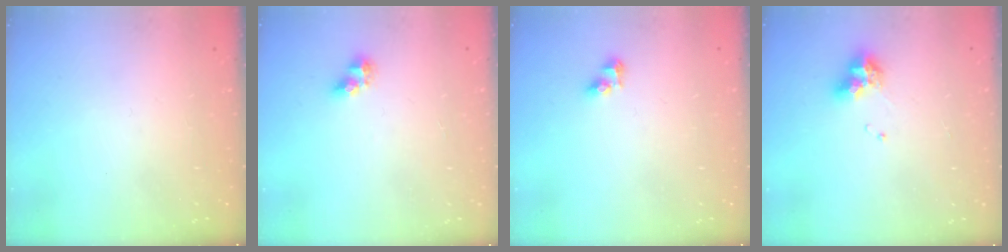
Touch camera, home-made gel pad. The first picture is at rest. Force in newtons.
{"total": 6.2, "press": 6.2, "slide": 0.5}
{"total": 5.3, "press": 5.3, "slide": 0.7}
{"total": 8.2, "press": 8.1, "slide": 1.1}